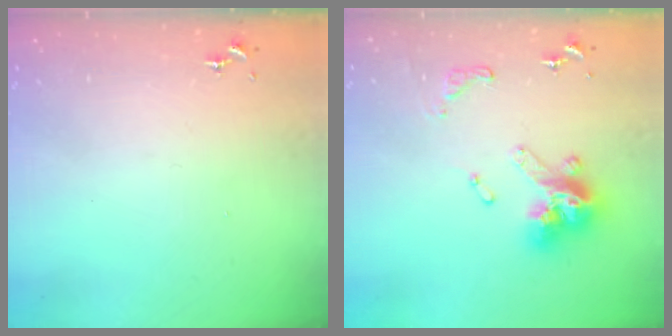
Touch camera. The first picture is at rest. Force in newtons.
{"total": 16.1, "press": 16.1, "slide": 1.6}